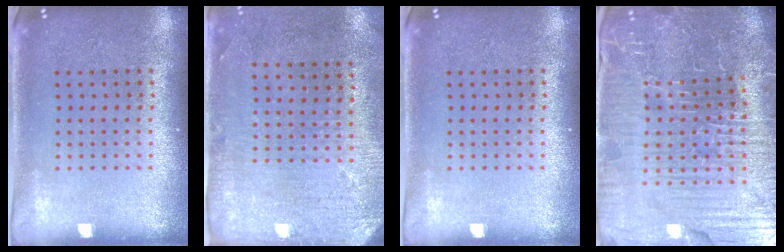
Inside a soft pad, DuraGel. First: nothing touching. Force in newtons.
{"total": 2.9, "press": 2.4, "slide": 1.7}
{"total": 0.0}
{"total": 5.8, "press": 5.5, "slide": 1.7}